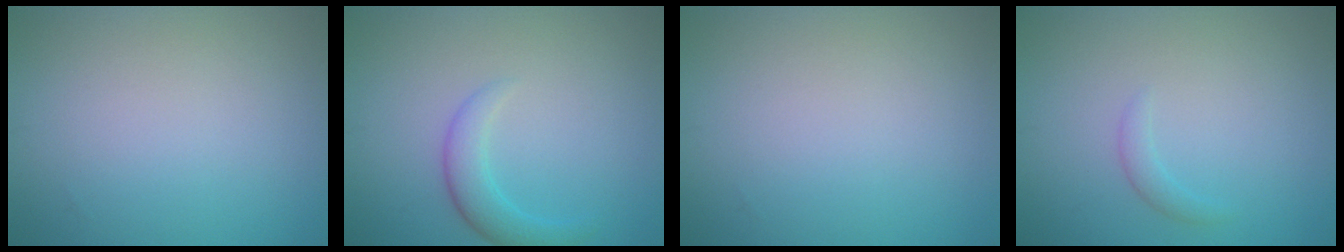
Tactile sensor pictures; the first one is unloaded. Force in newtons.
{"total": 2.4, "press": 2.4, "slide": 0.1}
{"total": 0.0}
{"total": 1.0, "press": 0.9, "slide": 0.2}